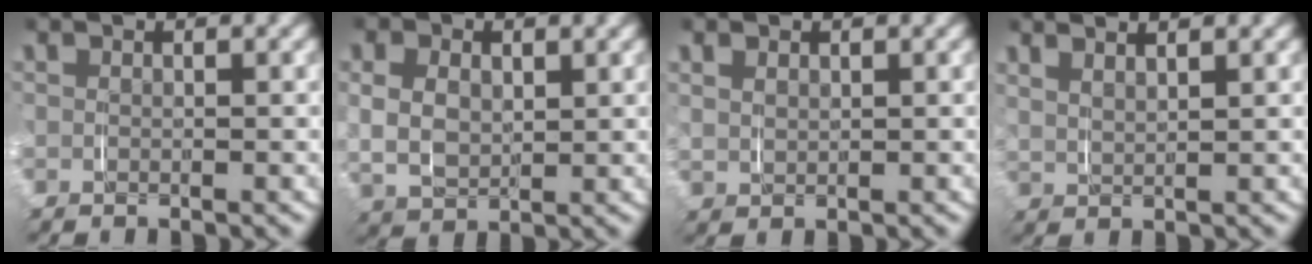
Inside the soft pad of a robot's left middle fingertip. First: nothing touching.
{"total": 5.8, "force": [1.1, 4.7, 3.3], "torque": [-0.085, -0.008, 0.025]}
{"total": 1.6, "force": [1.0, 1.1, 0.6], "torque": [-0.017, -0.001, 0.023]}
{"total": 3.4, "force": [2.7, 1.1, 1.6], "torque": [-0.026, 0.007, 0.048]}